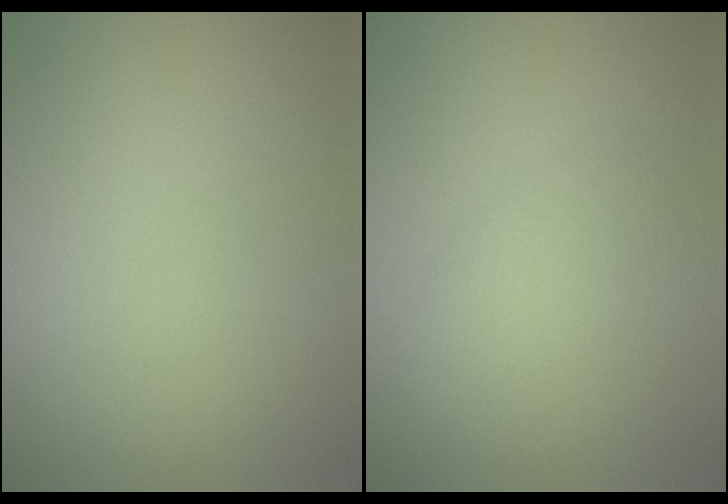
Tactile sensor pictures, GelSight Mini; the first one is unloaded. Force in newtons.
{"total": 1.8, "press": 1.8, "slide": 0.0}